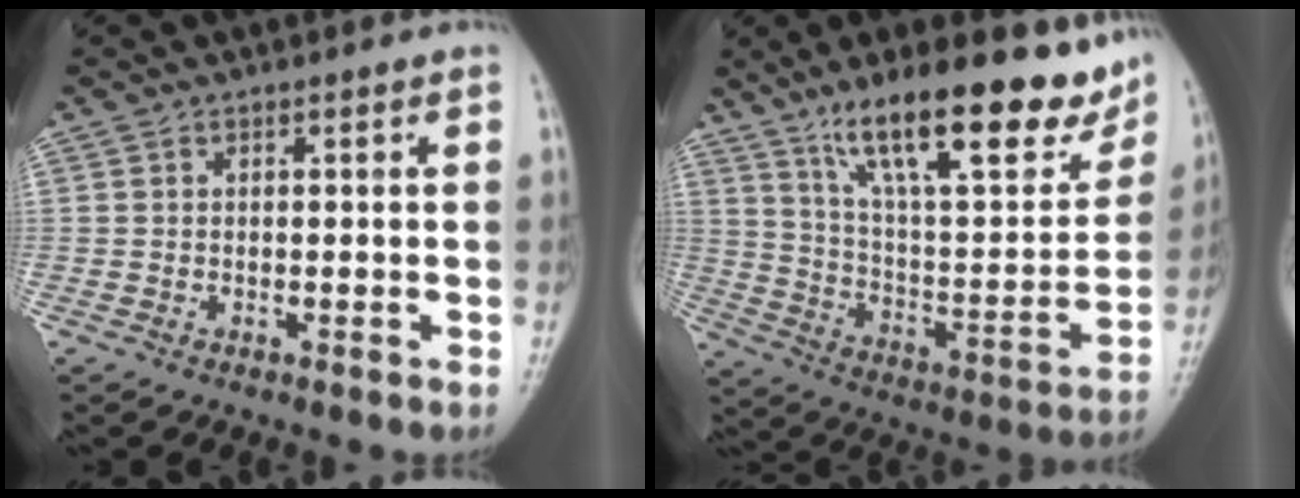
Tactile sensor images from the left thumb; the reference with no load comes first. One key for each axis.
{"total": 25.1, "fx": 15.8, "fy": 7.6, "fz": 17.9, "tx": -0.233, "ty": -0.052, "tz": 0.258}